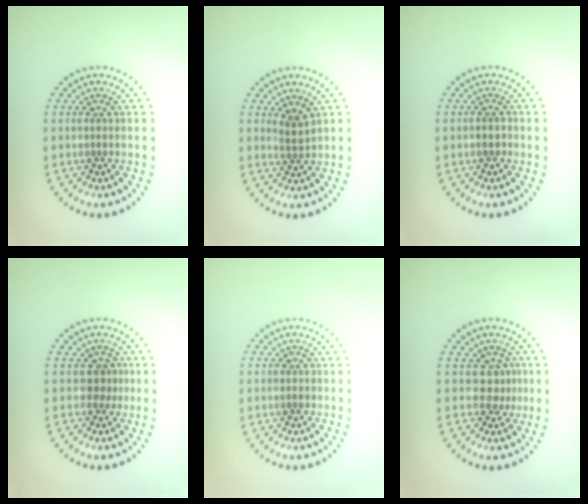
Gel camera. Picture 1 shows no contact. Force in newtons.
{"total": 1.5, "press": 1.2, "slide": 0.9}
{"total": 1.0, "press": 0.9, "slide": 0.5}
{"total": 1.7, "press": 1.3, "slide": 1.1}
{"total": 0.7, "press": 0.7, "slide": 0.2}
{"total": 1.9, "press": 1.3, "slide": 1.4}